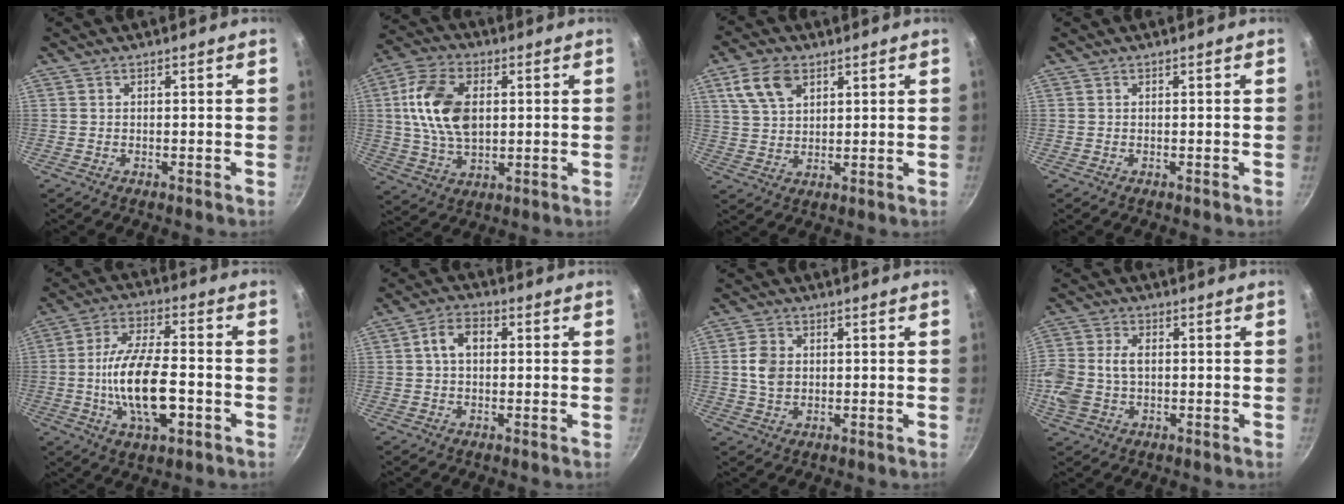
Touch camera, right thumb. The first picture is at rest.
{"total": 14.6, "force": [2.1, 9.1, 11.2], "torque": [-0.195, 0.003, 0.033]}
{"total": 8.4, "force": [4.1, 5.2, 5.2], "torque": [-0.086, -0.004, 0.079]}
{"total": 0.0}
{"total": 15.6, "force": [-3.7, 6.8, 13.6], "torque": [-0.240, 0.027, -0.067]}
{"total": 5.6, "force": [0.7, 3.8, 4.1], "torque": [-0.059, 0.015, 0.004]}
{"total": 5.4, "force": [0.4, 4.1, 3.5], "torque": [-0.056, 0.003, 0.005]}
{"total": 11.5, "force": [-0.3, 8.3, 8.0], "torque": [-0.181, 0.019, -0.010]}